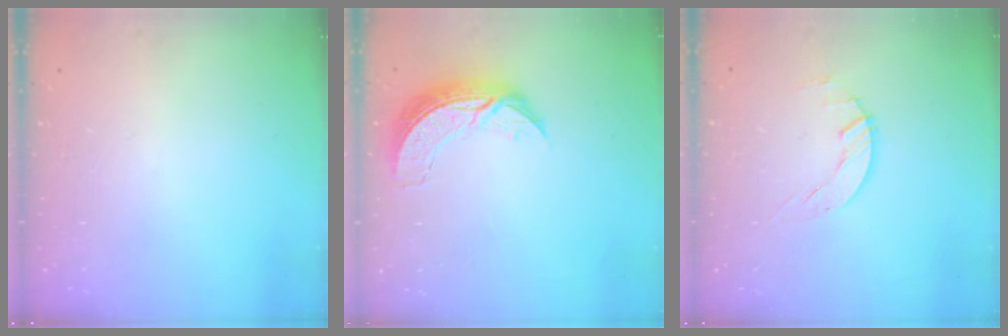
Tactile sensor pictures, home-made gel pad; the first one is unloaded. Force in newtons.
{"total": 8.6, "press": 8.6, "slide": 0.6}
{"total": 1.5, "press": 1.4, "slide": 0.3}